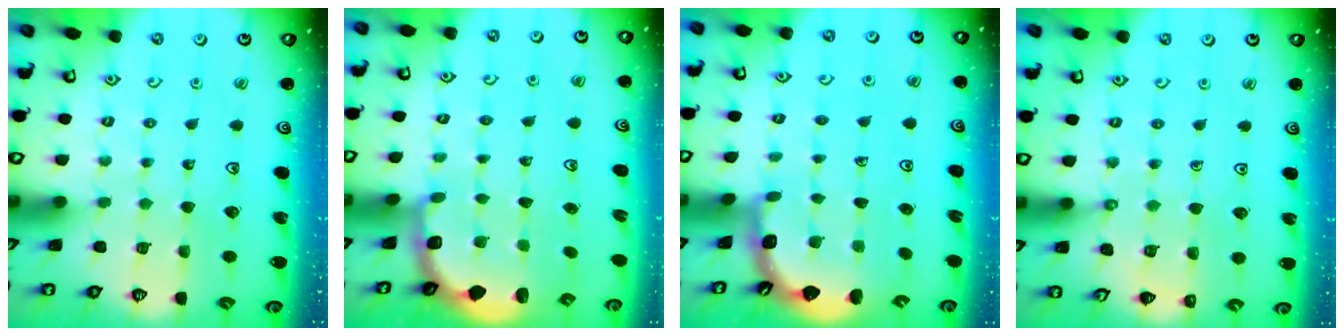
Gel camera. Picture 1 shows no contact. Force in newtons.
{"total": 2.3, "press": 2.0, "slide": 1.0}
{"total": 1.9, "press": 1.9, "slide": 0.3}
{"total": 5.8, "press": 5.6, "slide": 1.6}